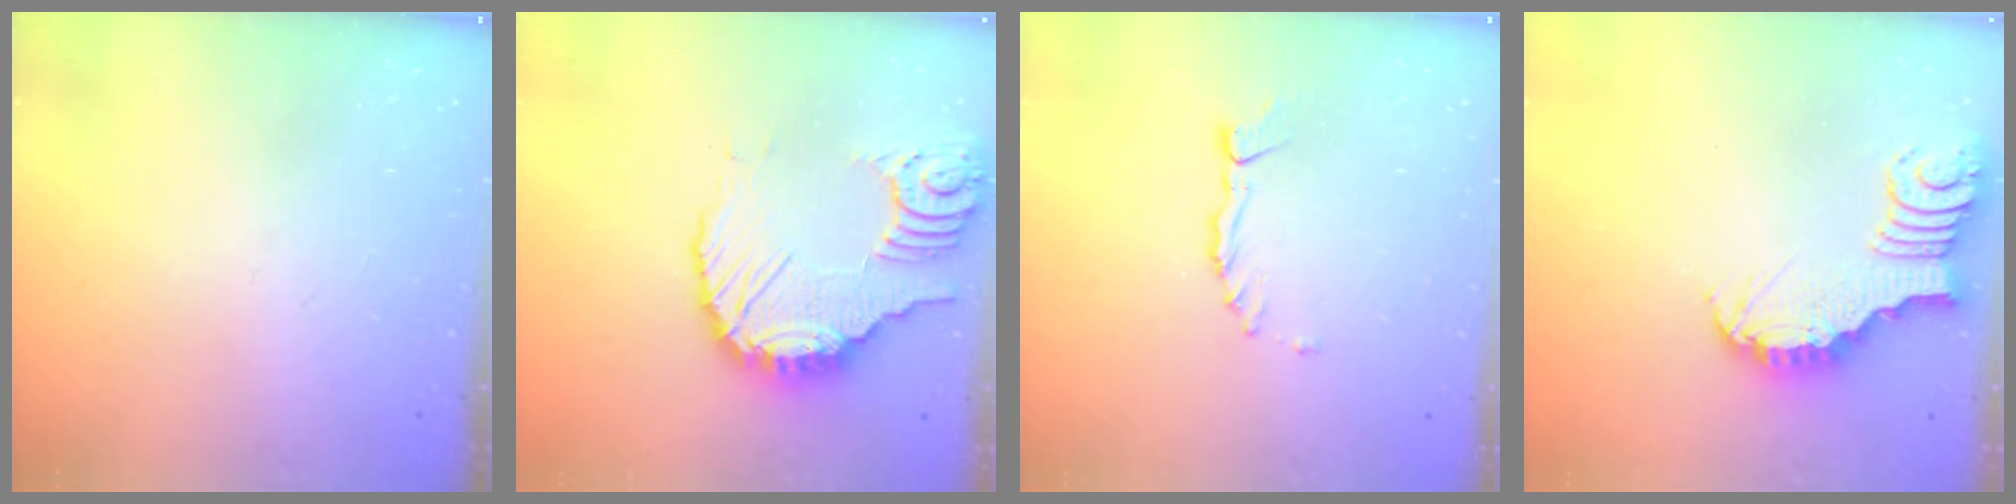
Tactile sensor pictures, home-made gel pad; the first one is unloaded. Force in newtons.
{"total": 12.6, "press": 12.5, "slide": 1.6}
{"total": 1.4, "press": 1.4, "slide": 0.2}
{"total": 3.1, "press": 3.1, "slide": 0.1}